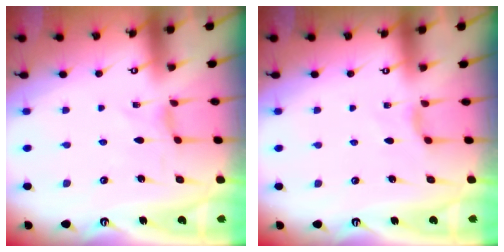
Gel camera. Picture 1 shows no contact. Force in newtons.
{"total": 2.1, "press": 2.0, "slide": 0.5}